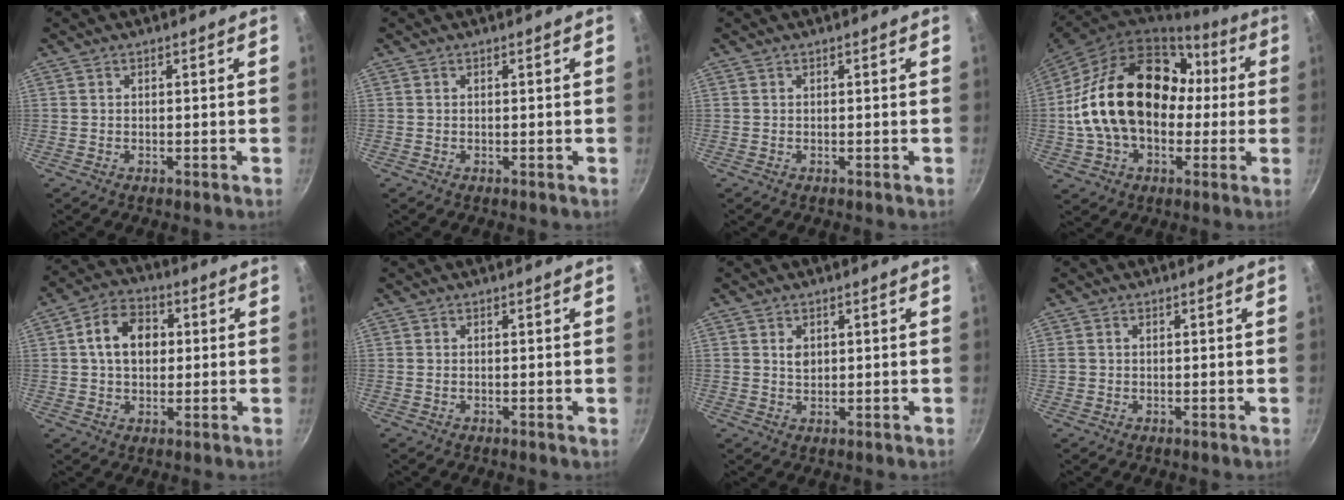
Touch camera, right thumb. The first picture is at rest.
{"total": 0.0}
{"total": 0.0}
{"total": 25.3, "force": [1.1, 17.7, 18.1], "torque": [-0.302, 0.058, 0.021]}
{"total": 10.2, "force": [1.6, 7.4, 6.8], "torque": [-0.087, 0.015, 0.014]}
{"total": 0.0}
{"total": 2.3, "force": [0.7, 1.7, 1.4], "torque": [-0.019, -0.003, 0.014]}
{"total": 1.2, "force": [0.4, 1.0, 0.6], "torque": [-0.009, 0.003, 0.007]}